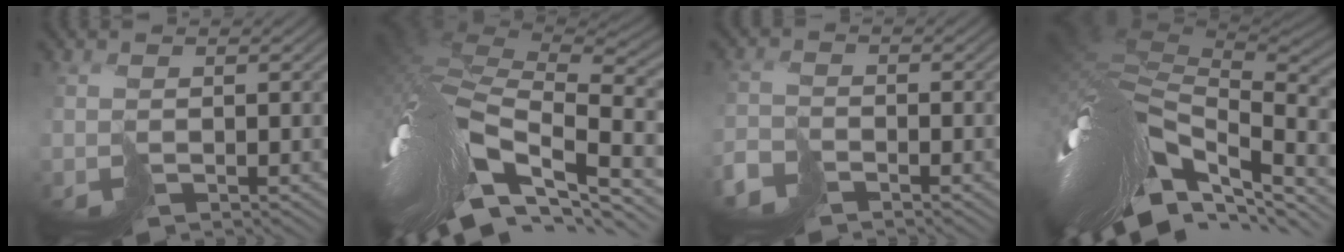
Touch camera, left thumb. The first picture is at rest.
{"total": 15.0, "force": [-3.4, 7.1, 12.7], "torque": [-0.278, -0.020, -0.040]}
{"total": 2.9, "force": [-2.6, 1.2, 0.6], "torque": [-0.018, -0.010, -0.059]}
{"total": 15.5, "force": [-4.3, 8.3, 12.4], "torque": [-0.276, -0.017, -0.069]}